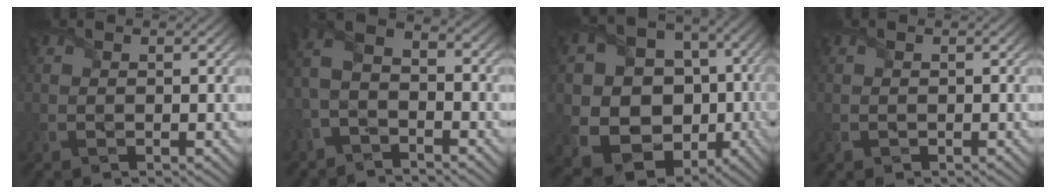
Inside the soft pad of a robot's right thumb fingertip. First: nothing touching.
{"total": 6.0, "force": [-2.2, 3.4, 4.5], "torque": [-0.104, 0.007, -0.059]}
{"total": 16.4, "force": [-2.0, 14.3, 7.8], "torque": [-0.180, -0.041, -0.022]}
{"total": 0.0}